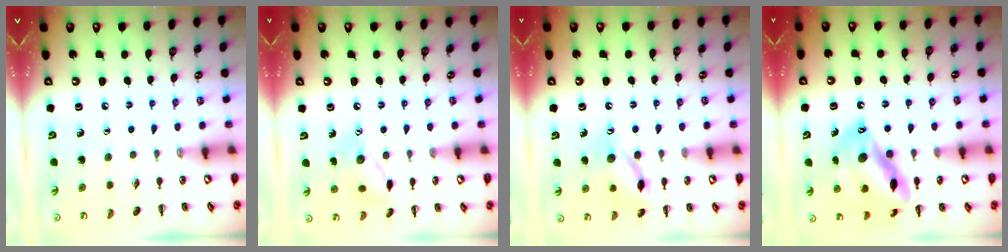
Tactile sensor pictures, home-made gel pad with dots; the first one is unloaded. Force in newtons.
{"total": 10.5, "press": 10.5, "slide": 0.6}
{"total": 12.5, "press": 12.5, "slide": 1.0}
{"total": 17.9, "press": 17.7, "slide": 2.8}